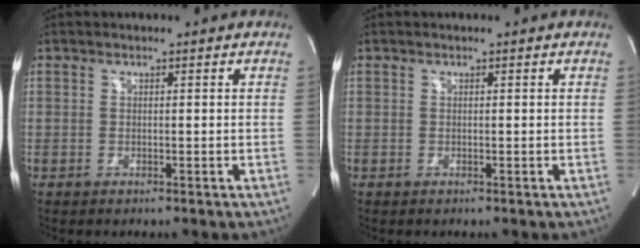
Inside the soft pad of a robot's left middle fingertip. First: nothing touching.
{"total": 0.0}